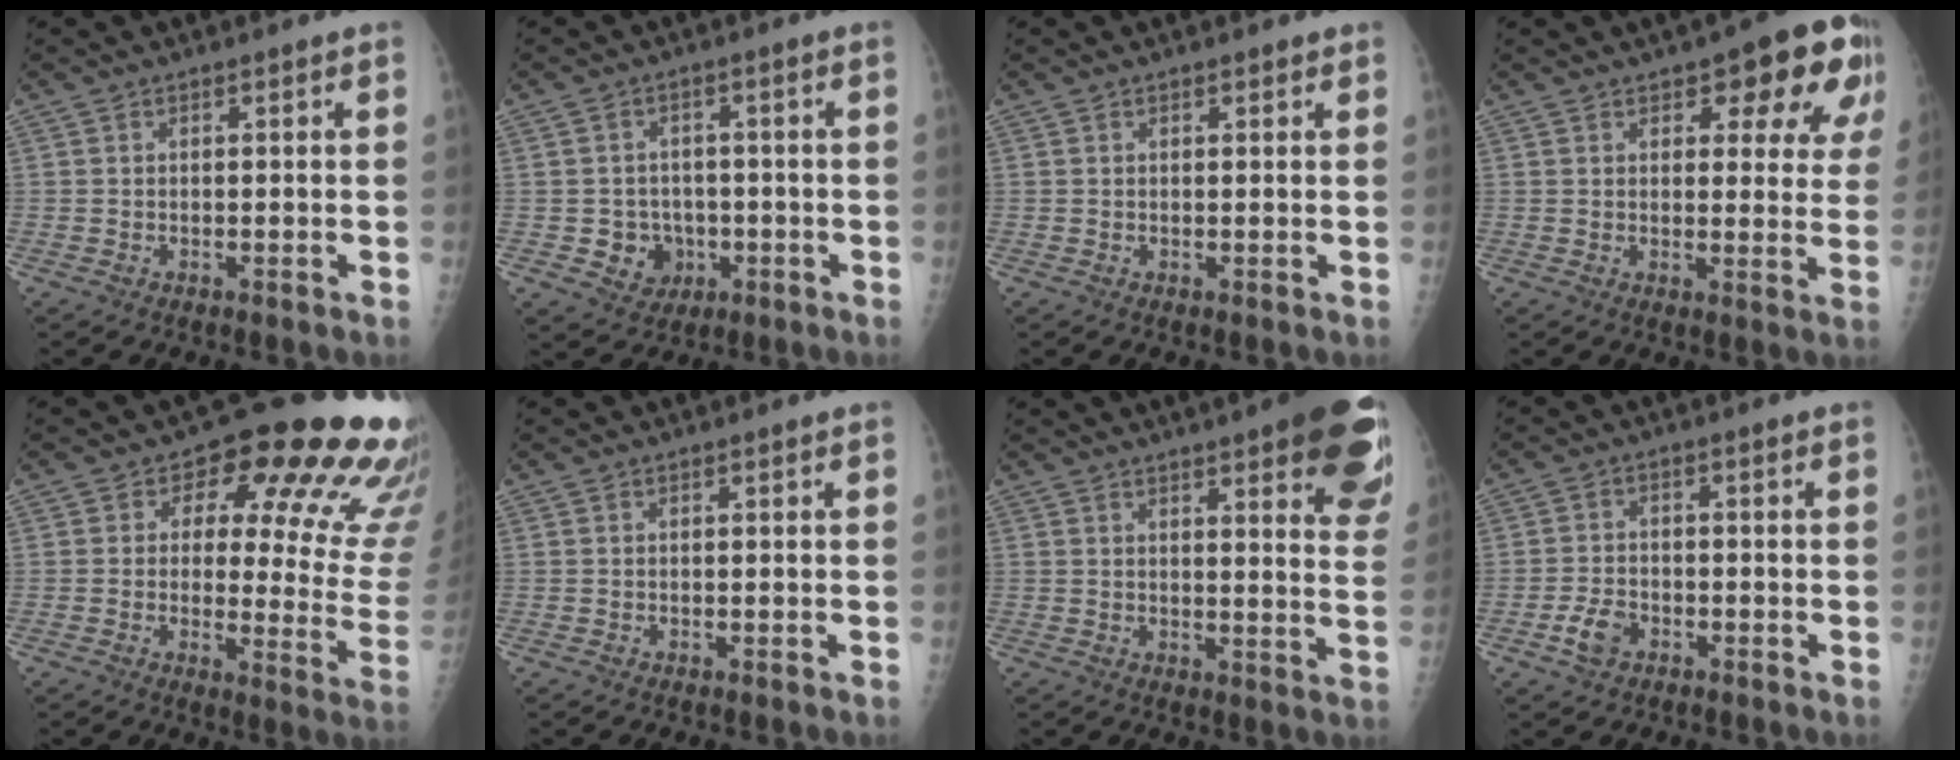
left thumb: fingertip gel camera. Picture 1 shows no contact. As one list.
[{"total": 6.1, "force": [-1.4, 5.5, 2.1], "torque": [-0.003, 0.010, -0.014]}, {"total": 0.9, "force": [0.7, 0.4, 0.6], "torque": [-0.007, -0.002, 0.007]}, {"total": 13.5, "force": [6.5, 5.6, 10.4], "torque": [-0.079, -0.018, 0.072]}, {"total": 20.3, "force": [11.8, 9.4, 13.7], "torque": [-0.115, -0.054, 0.125]}, {"total": 0.0}, {"total": 18.4, "force": [10.3, 4.4, 14.6], "torque": [-0.160, -0.035, 0.113]}, {"total": 4.3, "force": [-2.1, 2.8, 2.4], "torque": [-0.043, 0.013, -0.040]}]